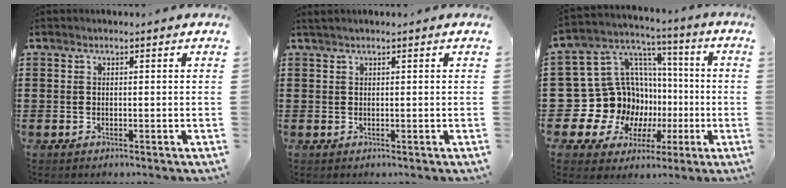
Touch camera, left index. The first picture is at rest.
{"total": 0.6, "force": [0.4, 0.0, 0.4], "torque": [-0.008, 0.000, 0.009]}
{"total": 18.0, "force": [-3.0, 16.2, 7.4], "torque": [-0.182, -0.029, -0.005]}